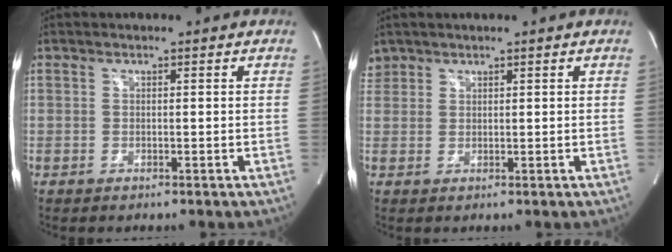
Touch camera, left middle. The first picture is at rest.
{"total": 2.1, "force": [1.7, 1.2, -0.1], "torque": [0.003, 0.014, 0.034]}